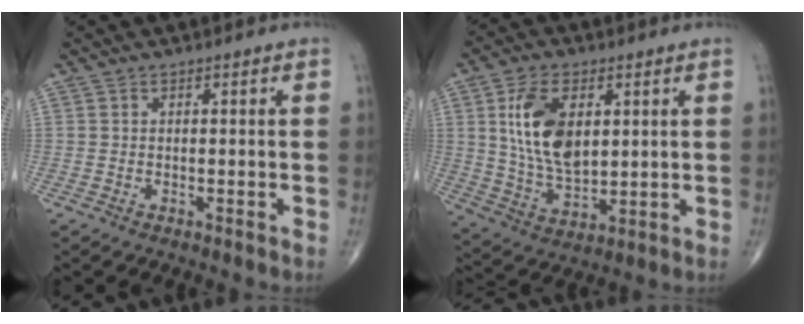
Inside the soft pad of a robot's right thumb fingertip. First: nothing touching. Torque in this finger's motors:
{"motor_torque": [0.79, 1.71, 1.46, 0.01, 0.52]}